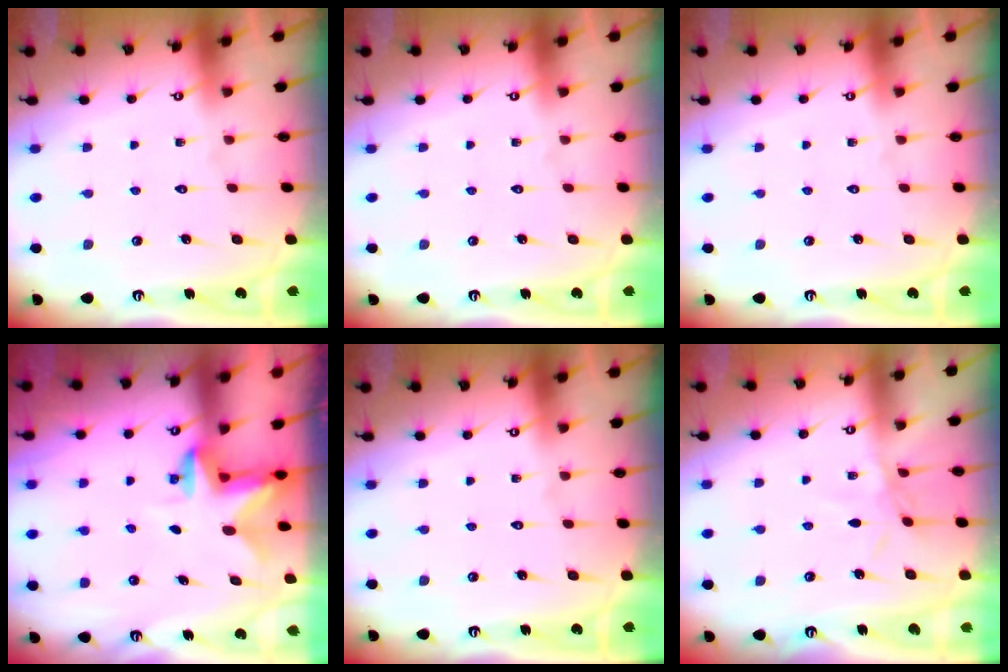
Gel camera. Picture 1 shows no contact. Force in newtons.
{"total": 0.0}
{"total": 0.0}
{"total": 2.5, "press": 2.5, "slide": 0.5}
{"total": 0.0}
{"total": 4.6, "press": 4.6, "slide": 0.4}